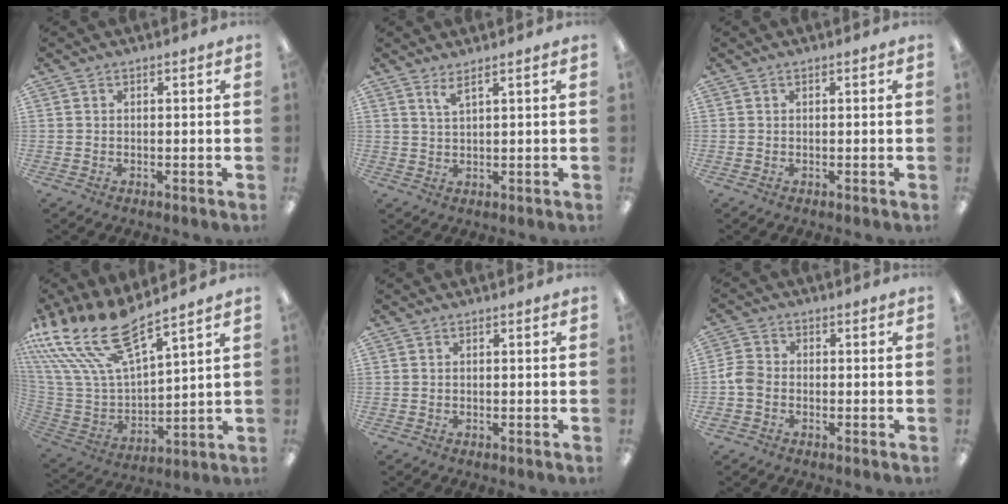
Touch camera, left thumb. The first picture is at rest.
{"total": 2.8, "force": [2.2, -0.1, 1.7], "torque": [-0.039, -0.002, 0.039]}
{"total": 0.0}
{"total": 19.4, "force": [14.5, 6.2, 11.4], "torque": [-0.275, -0.104, 0.258]}
{"total": 0.0}
{"total": 4.3, "force": [-1.4, 3.3, 2.3], "torque": [-0.045, 0.010, -0.024]}